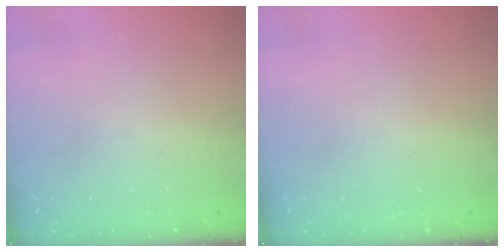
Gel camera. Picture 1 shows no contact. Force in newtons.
{"total": 0.0}